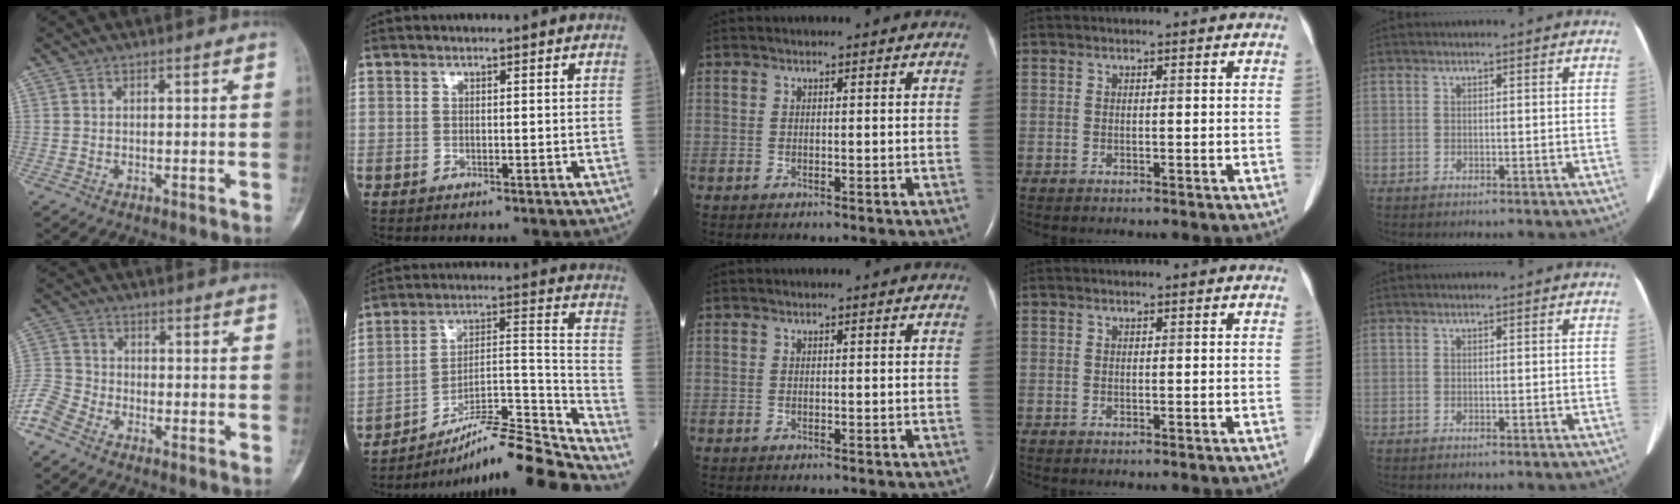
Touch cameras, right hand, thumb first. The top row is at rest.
{"thumb": {"total": 7.3, "force": [-5.1, 3.9, 3.3], "torque": [-0.079, 0.013, -0.115]}, "index": {"total": 19.0, "force": [-17.2, -0.8, 8.1], "torque": [-0.108, 0.028, -0.275]}}